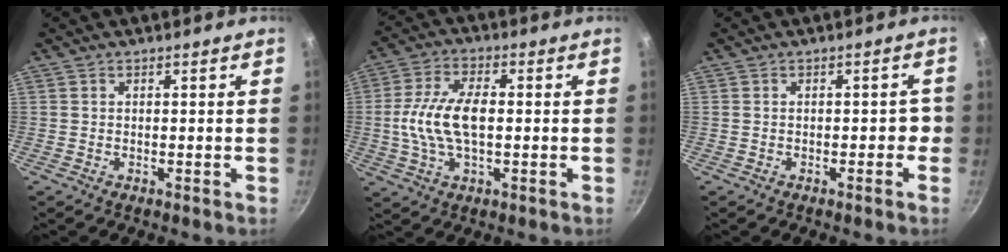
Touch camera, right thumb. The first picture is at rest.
{"total": 11.4, "force": [-0.1, 5.7, 9.8], "torque": [-0.192, 0.019, -0.009]}
{"total": 2.3, "force": [-0.7, 1.4, 1.7], "torque": [0.001, 0.019, -0.010]}